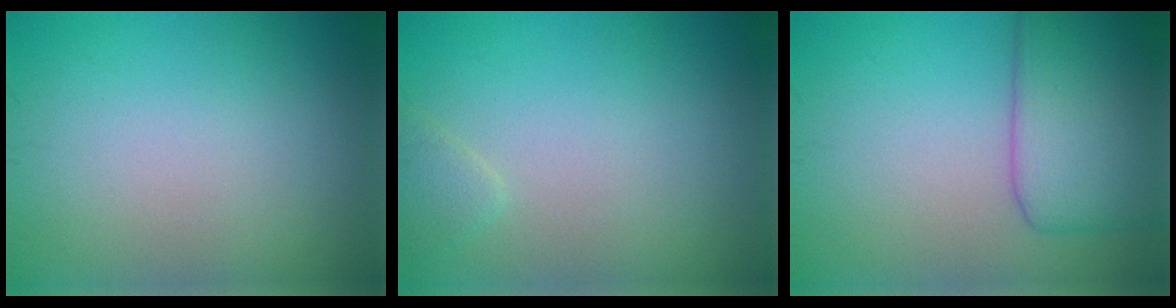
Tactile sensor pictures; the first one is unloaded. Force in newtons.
{"total": 1.0, "press": 1.0, "slide": 0.0}
{"total": 6.5, "press": 6.4, "slide": 0.2}